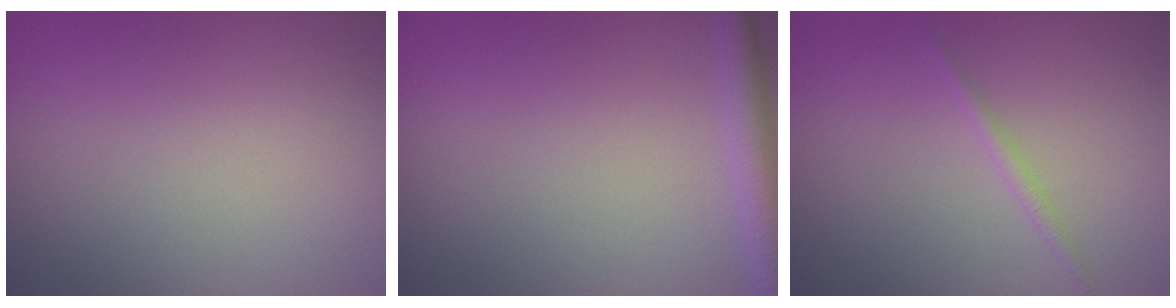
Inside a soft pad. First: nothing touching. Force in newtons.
{"total": 2.5, "press": 2.5, "slide": 0.1}
{"total": 0.9, "press": 0.9, "slide": 0.0}